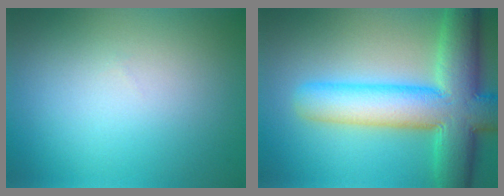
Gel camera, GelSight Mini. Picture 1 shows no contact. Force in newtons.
{"total": 11.2, "press": 11.2, "slide": 0.5}